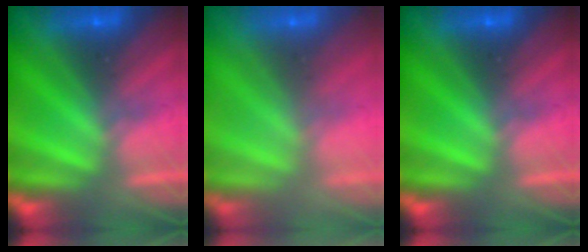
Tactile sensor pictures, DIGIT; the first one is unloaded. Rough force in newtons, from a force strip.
{"total": 6.6}
{"total": 0.0}